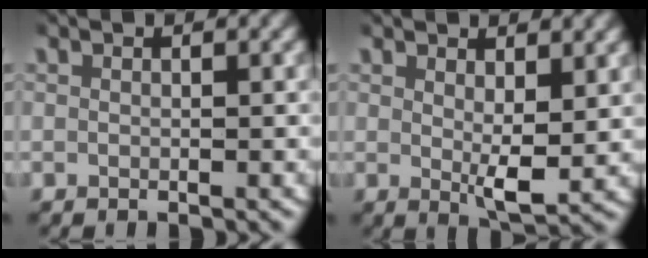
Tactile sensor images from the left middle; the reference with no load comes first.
{"total": 2.9, "force": [1.1, 0.8, 2.6], "torque": [-0.043, -0.019, 0.024]}